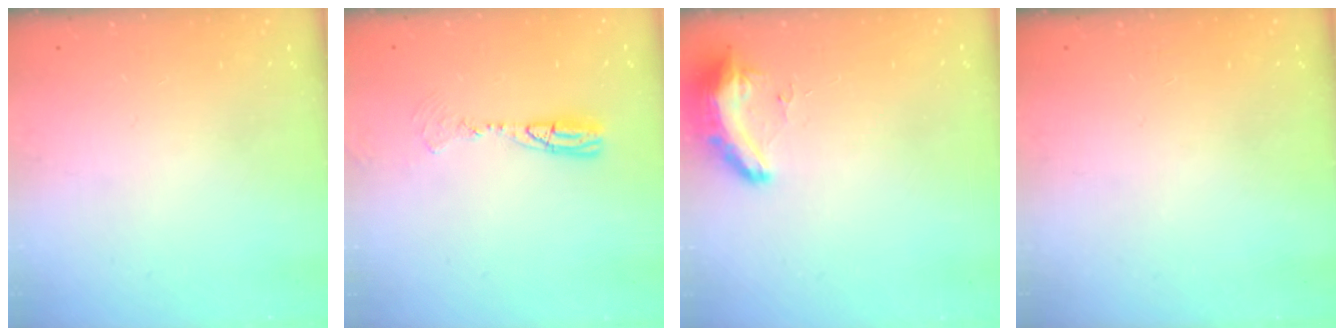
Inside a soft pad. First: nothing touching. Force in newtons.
{"total": 7.8, "press": 7.5, "slide": 2.2}
{"total": 8.3, "press": 8.3, "slide": 0.9}
{"total": 0.0}